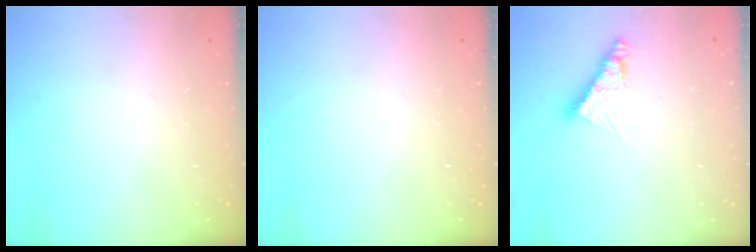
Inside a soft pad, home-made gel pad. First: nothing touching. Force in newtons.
{"total": 0.0}
{"total": 8.5, "press": 8.5, "slide": 0.7}